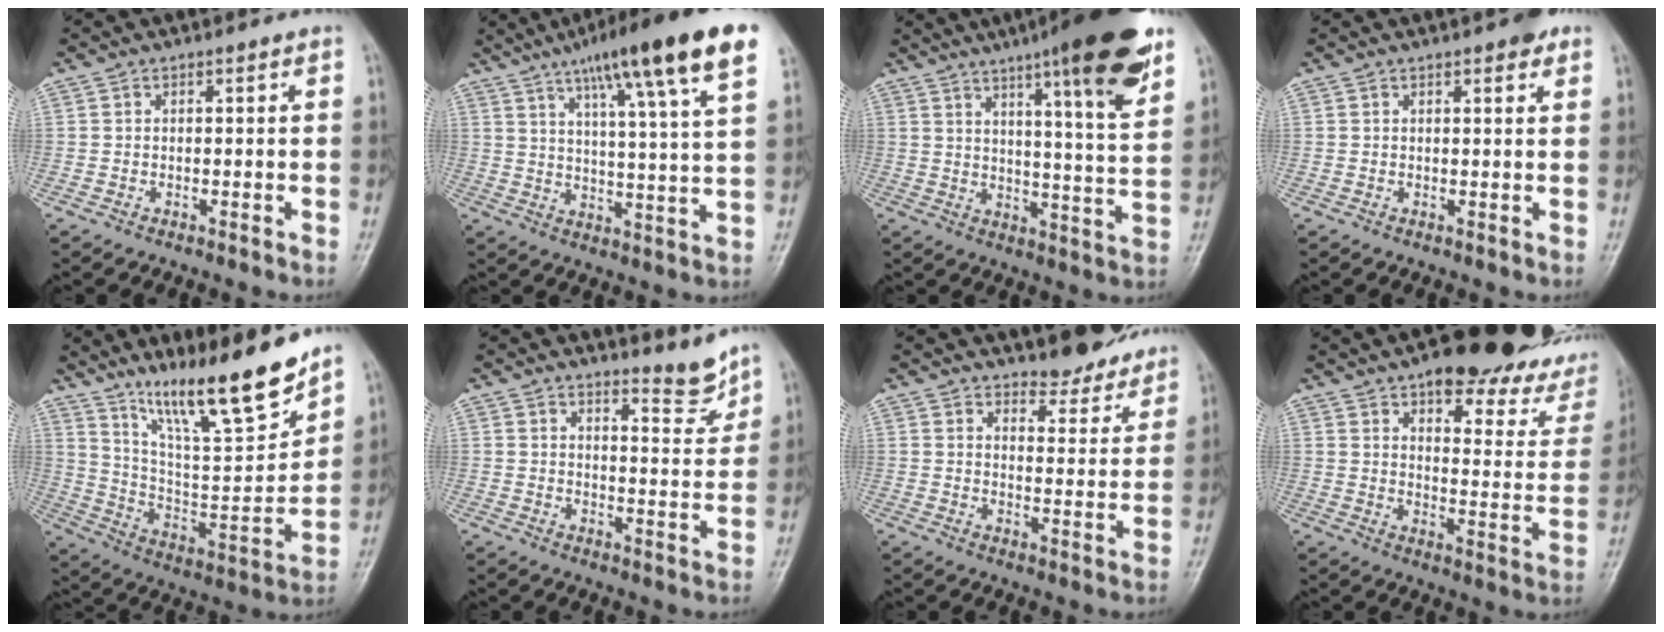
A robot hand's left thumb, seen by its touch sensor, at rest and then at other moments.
{"total": 20.3, "force": [12.1, 2.4, 16.2], "torque": [-0.235, -0.025, 0.172]}
{"total": 19.6, "force": [12.0, 2.5, 15.4], "torque": [-0.200, -0.048, 0.167]}
{"total": 3.5, "force": [2.1, 1.3, 2.5], "torque": [-0.025, -0.005, 0.022]}
{"total": 19.9, "force": [15.0, 3.0, 12.8], "torque": [-0.176, -0.084, 0.264]}
{"total": 5.2, "force": [4.8, 0.8, 1.7], "torque": [-0.013, -0.053, 0.074]}
{"total": 9.2, "force": [8.4, 2.9, 2.2], "torque": [0.002, -0.068, 0.106]}
{"total": 24.9, "force": [18.1, 9.4, 14.3], "torque": [-0.136, -0.071, 0.216]}